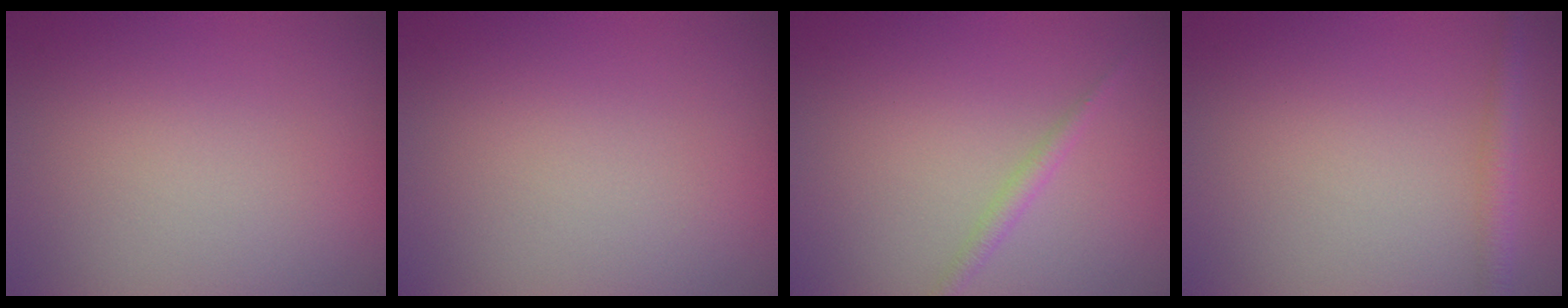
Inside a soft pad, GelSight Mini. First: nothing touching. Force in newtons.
{"total": 0.0}
{"total": 1.3, "press": 1.3, "slide": 0.1}
{"total": 1.7, "press": 1.7, "slide": 0.1}